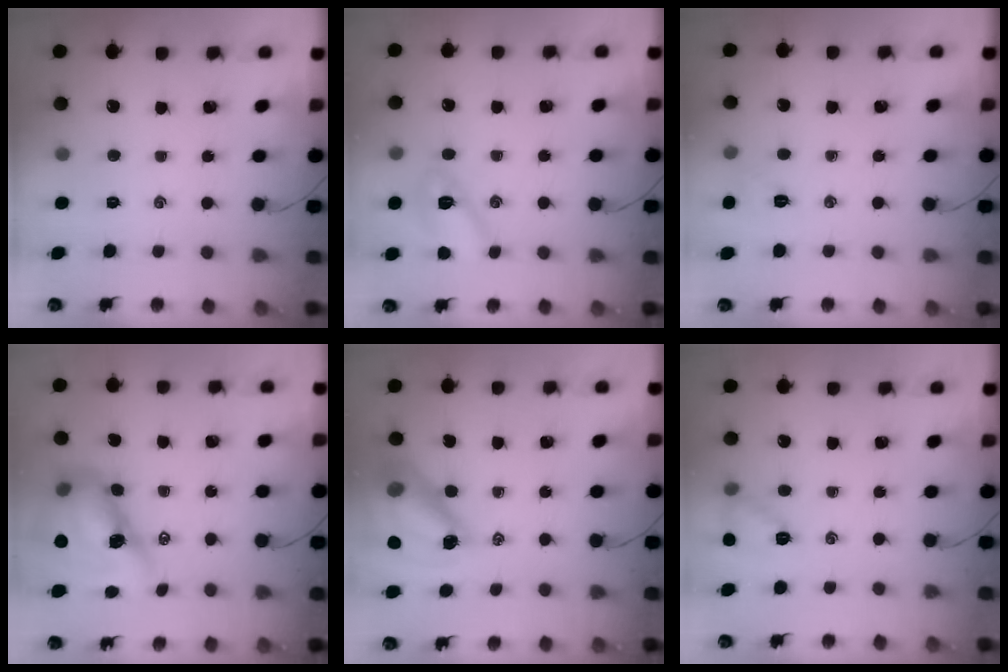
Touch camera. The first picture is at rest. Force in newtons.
{"total": 8.6, "press": 8.6, "slide": 0.5}
{"total": 5.1, "press": 5.0, "slide": 1.3}
{"total": 15.0, "press": 14.3, "slide": 4.4}
{"total": 15.5, "press": 14.8, "slide": 4.6}
{"total": 10.0, "press": 9.8, "slide": 1.7}